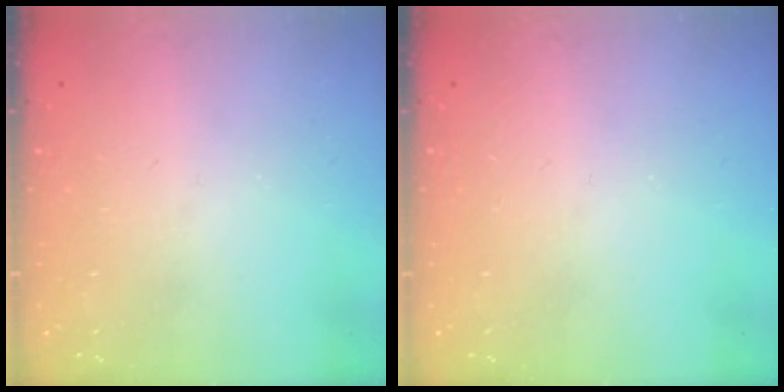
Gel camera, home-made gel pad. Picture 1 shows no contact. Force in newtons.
{"total": 0.0}